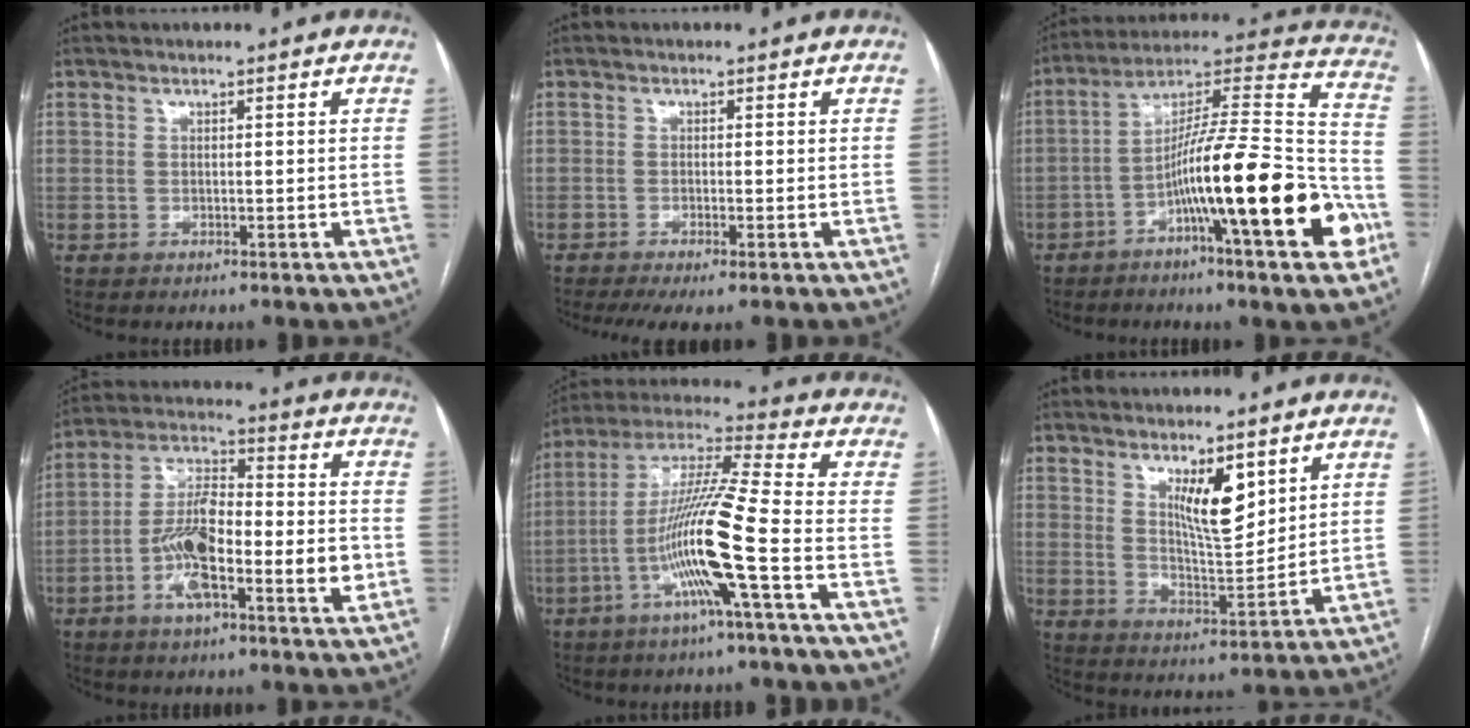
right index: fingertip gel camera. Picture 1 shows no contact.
{"total": 4.3, "force": [-2.9, 0.4, 3.2], "torque": [-0.051, -0.010, -0.047]}
{"total": 23.4, "force": [-8.7, 1.5, 21.7], "torque": [-0.310, 0.003, -0.141]}
{"total": 14.1, "force": [-3.6, 3.8, 13.1], "torque": [-0.237, 0.016, -0.064]}
{"total": 14.5, "force": [-4.8, -1.2, 13.7], "torque": [-0.267, 0.000, -0.098]}
{"total": 7.7, "force": [4.0, 2.0, 6.2], "torque": [-0.110, -0.011, 0.075]}